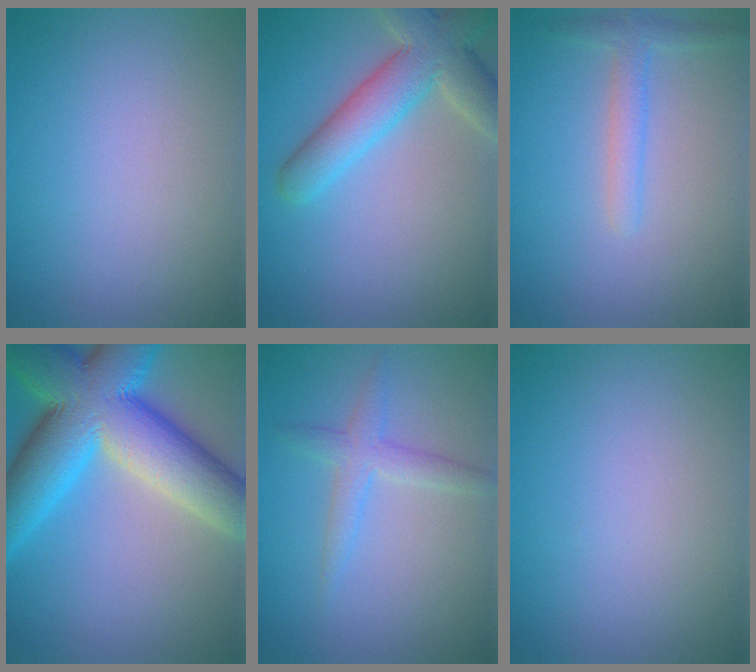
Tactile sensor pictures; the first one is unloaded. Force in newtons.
{"total": 6.4, "press": 6.4, "slide": 0.4}
{"total": 2.1, "press": 2.1, "slide": 0.1}
{"total": 14.1, "press": 14.1, "slide": 0.4}
{"total": 2.4, "press": 2.4, "slide": 0.1}
{"total": 0.0}